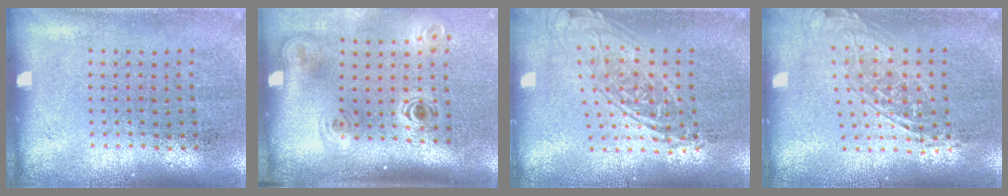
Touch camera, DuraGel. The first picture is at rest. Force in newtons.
{"total": 2.1, "press": 1.4, "slide": 1.5}
{"total": 1.7, "press": 1.3, "slide": 1.1}
{"total": 1.6, "press": 1.3, "slide": 1.0}